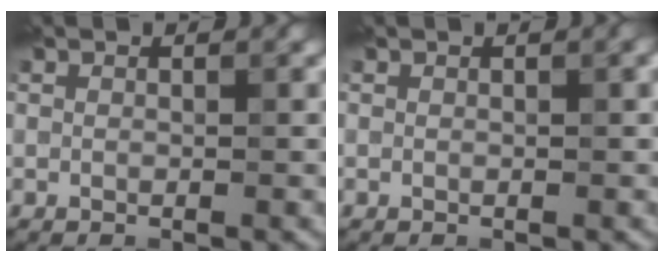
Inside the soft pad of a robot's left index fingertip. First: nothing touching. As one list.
[{"total": 0.8, "force": [0.1, 0.1, 0.8], "torque": [-0.011, 0.002, -0.001]}]